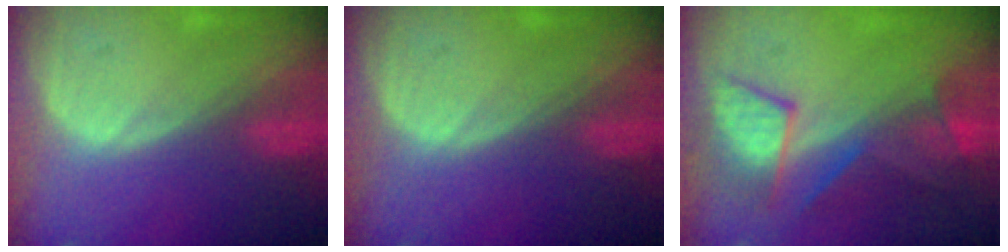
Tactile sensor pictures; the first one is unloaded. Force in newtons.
{"total": 0.0}
{"total": 7.6, "press": 7.5, "slide": 1.1}